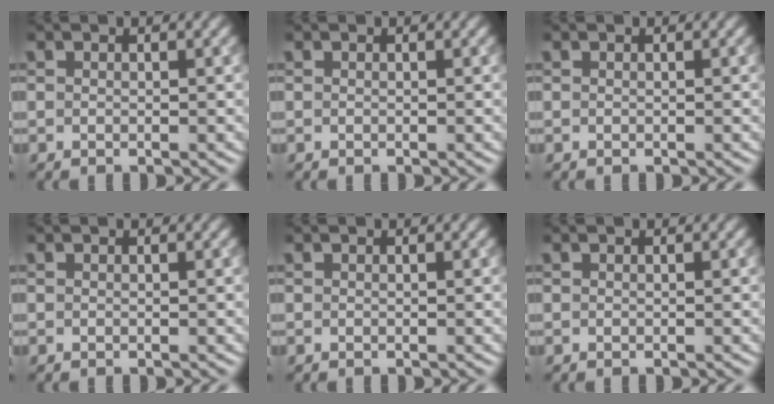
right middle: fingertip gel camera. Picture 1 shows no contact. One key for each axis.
{"total": 0.0}
{"total": 0.0}
{"total": 0.0}
{"total": 0.0}
{"total": 0.0}